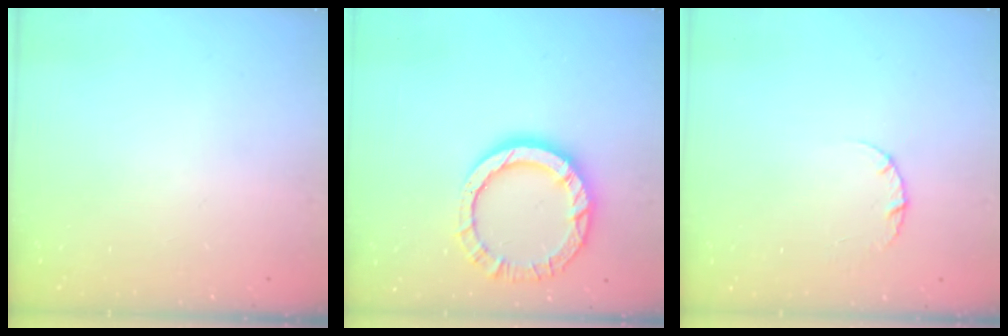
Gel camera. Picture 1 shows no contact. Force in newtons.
{"total": 11.5, "press": 11.5, "slide": 0.9}
{"total": 2.5, "press": 2.5, "slide": 0.3}